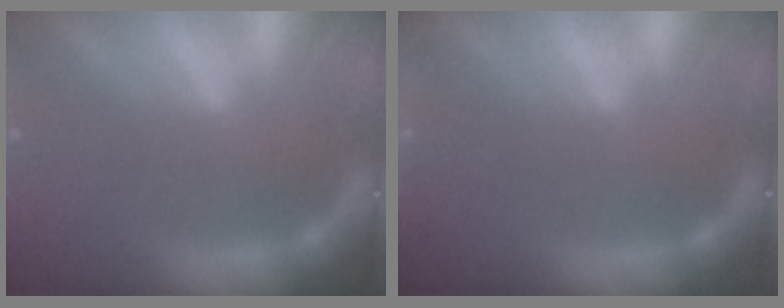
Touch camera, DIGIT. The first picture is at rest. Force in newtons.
{"total": 2.4}